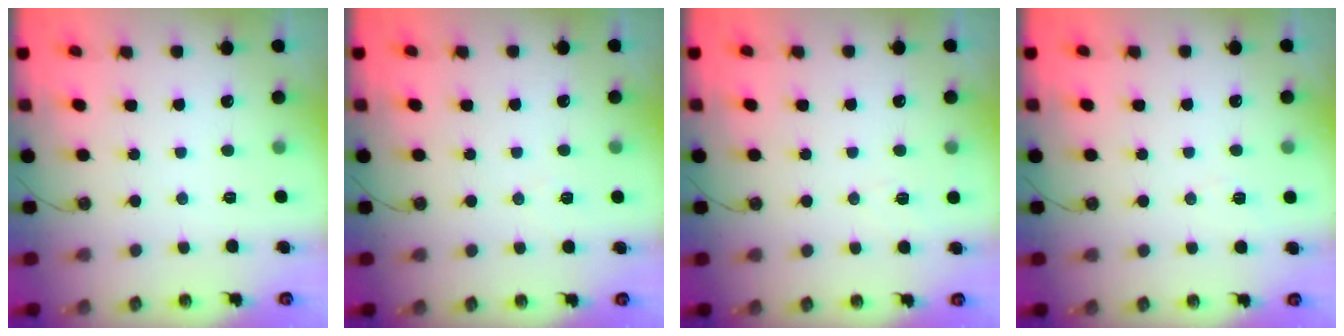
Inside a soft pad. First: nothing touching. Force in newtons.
{"total": 6.0, "press": 4.4, "slide": 4.2}
{"total": 5.0, "press": 4.9, "slide": 0.9}
{"total": 3.4, "press": 2.8, "slide": 1.8}